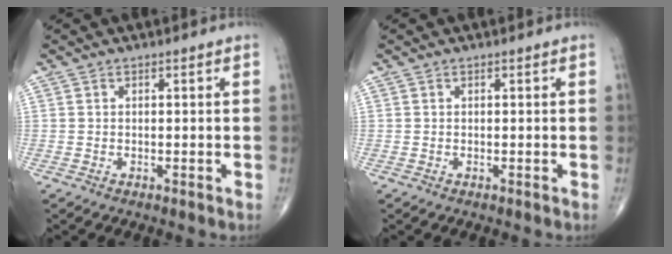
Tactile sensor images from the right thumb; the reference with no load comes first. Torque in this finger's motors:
{"motor_torque": [-0.01, 0.01, 0.00, 0.00, 0.00]}